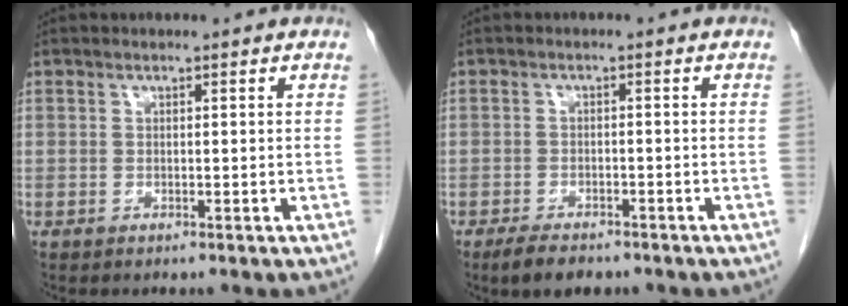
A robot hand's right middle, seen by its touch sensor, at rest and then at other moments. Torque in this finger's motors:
{"motor_torque": [0.73, -0.45, 0.03, 0.01]}